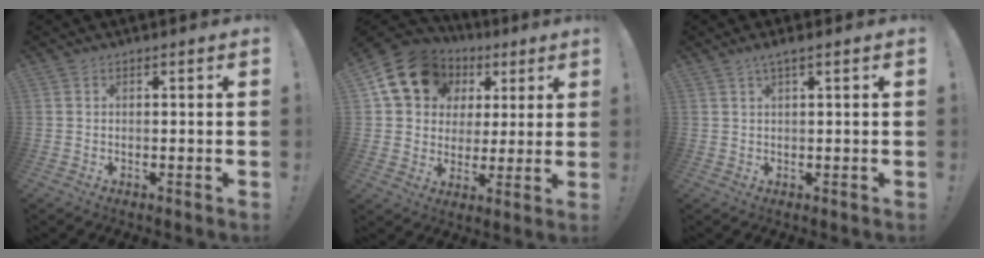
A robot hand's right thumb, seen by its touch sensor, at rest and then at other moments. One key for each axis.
{"total": 16.5, "fx": 7.0, "fy": 13.2, "fz": 7.2, "tx": -0.104, "ty": -0.029, "tz": 0.143}
{"total": 2.2, "fx": 1.2, "fy": -0.2, "fz": 1.8, "tx": -0.028, "ty": -0.005, "tz": 0.019}